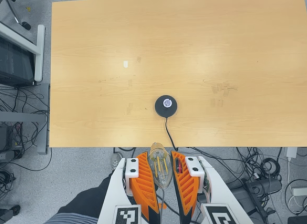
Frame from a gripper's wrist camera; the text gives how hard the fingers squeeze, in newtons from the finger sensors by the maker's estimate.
{"total": 19.4, "left": 23.5, "right": 15.3}